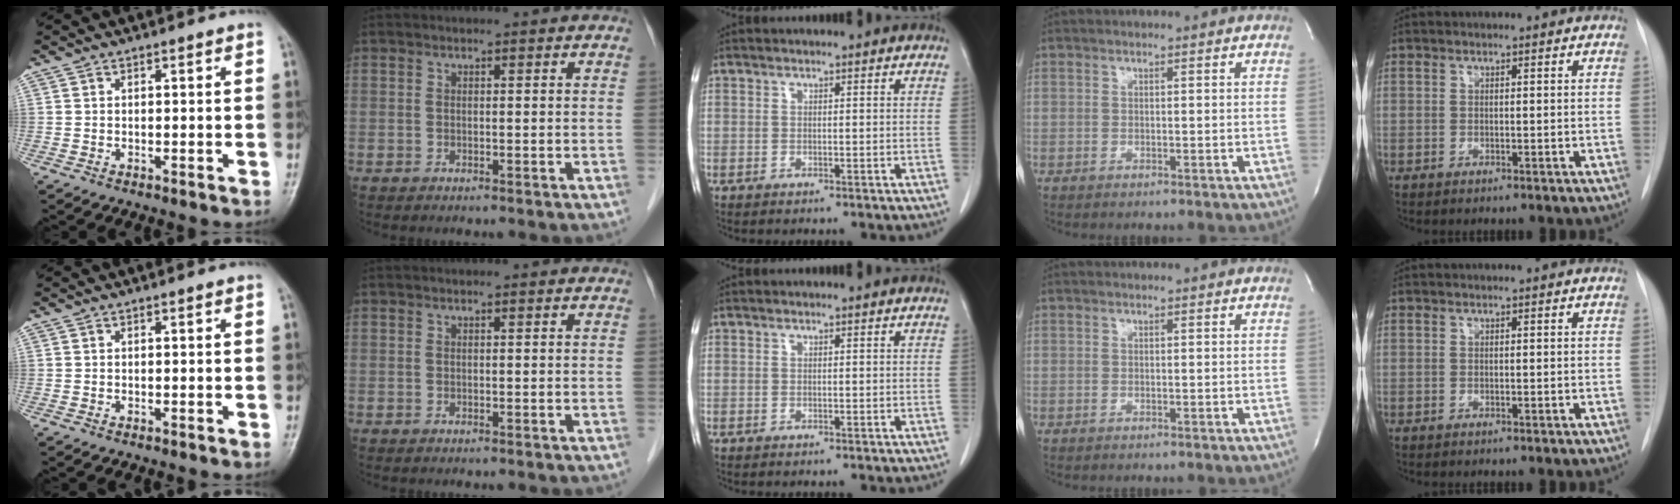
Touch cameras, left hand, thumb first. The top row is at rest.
{}